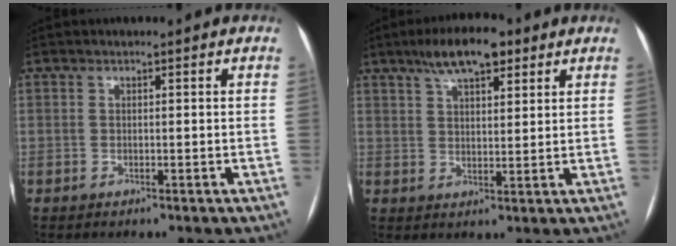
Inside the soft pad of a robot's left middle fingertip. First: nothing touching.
{"total": 8.5, "force": [5.5, 2.7, 5.9], "torque": [-0.102, 0.014, 0.092]}